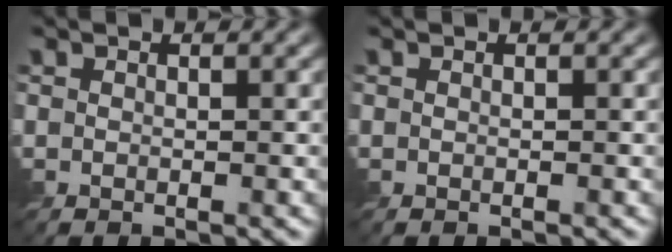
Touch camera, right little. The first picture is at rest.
{"total": 0.0}